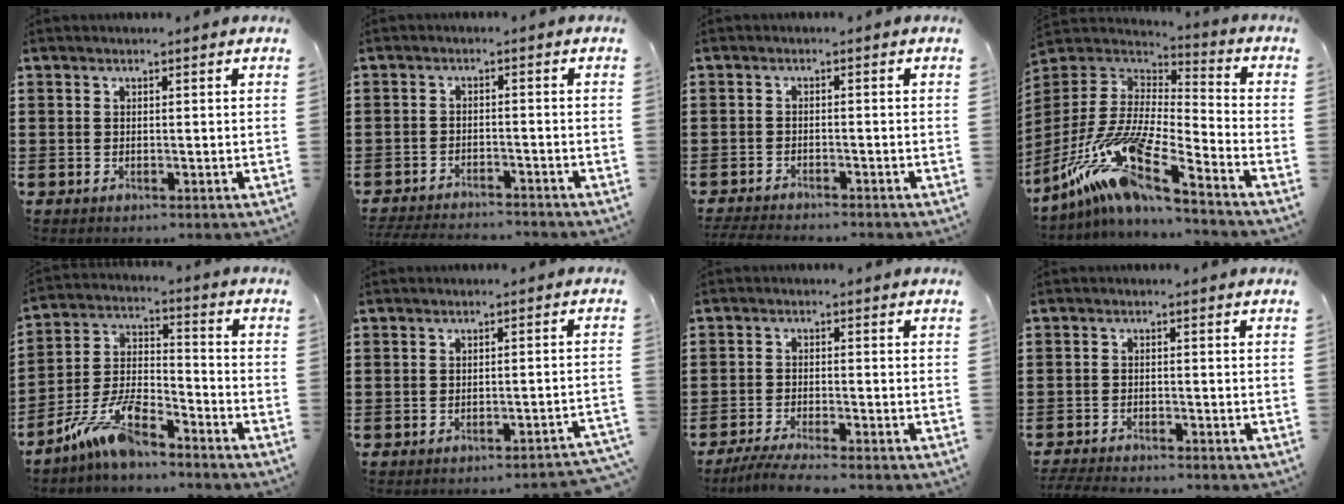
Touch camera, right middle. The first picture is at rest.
{"total": 3.1, "force": [-3.1, 0.1, 0.4], "torque": [-0.011, -0.001, -0.065]}
{"total": 2.3, "force": [-2.3, 0.0, 0.3], "torque": [-0.016, -0.007, -0.049]}
{"total": 14.5, "force": [-10.7, 2.0, 9.5], "torque": [-0.220, -0.006, -0.218]}
{"total": 10.0, "force": [-7.7, 2.7, 5.8], "torque": [-0.140, 0.006, -0.153]}
{"total": 1.7, "force": [-1.6, -0.3, 0.6], "torque": [-0.012, 0.001, -0.034]}
{"total": 3.2, "force": [-2.9, -0.2, 1.3], "torque": [-0.029, -0.006, -0.059]}
{"total": 2.4, "force": [-2.4, -0.1, 0.3], "torque": [-0.016, -0.007, -0.052]}